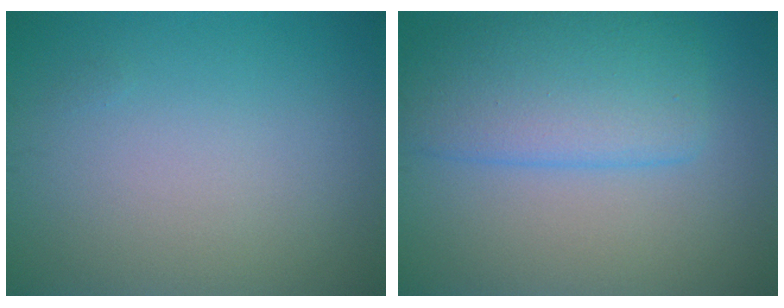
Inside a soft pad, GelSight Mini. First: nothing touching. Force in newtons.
{"total": 6.0, "press": 6.0, "slide": 0.3}